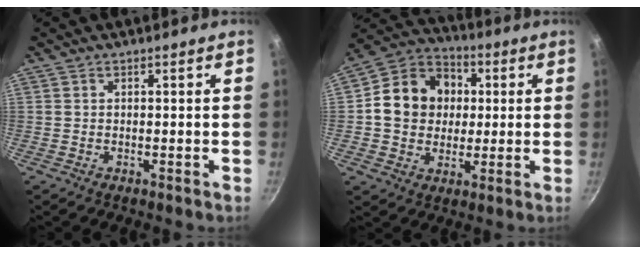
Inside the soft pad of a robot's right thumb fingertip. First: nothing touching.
{"total": 14.8, "force": [1.5, 12.6, 7.6], "torque": [-0.096, 0.020, 0.014]}